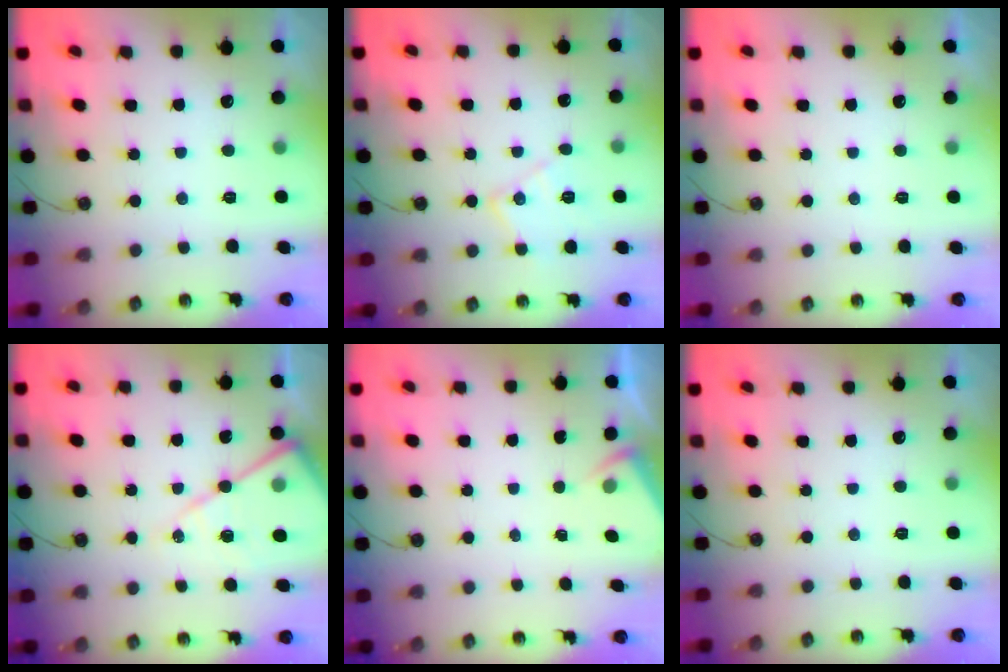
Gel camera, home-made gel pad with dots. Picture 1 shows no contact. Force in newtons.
{"total": 10.6, "press": 10.6, "slide": 0.6}
{"total": 2.2, "press": 2.2, "slide": 0.4}
{"total": 14.7, "press": 14.6, "slide": 1.2}
{"total": 2.1, "press": 2.1, "slide": 0.3}
{"total": 0.0}